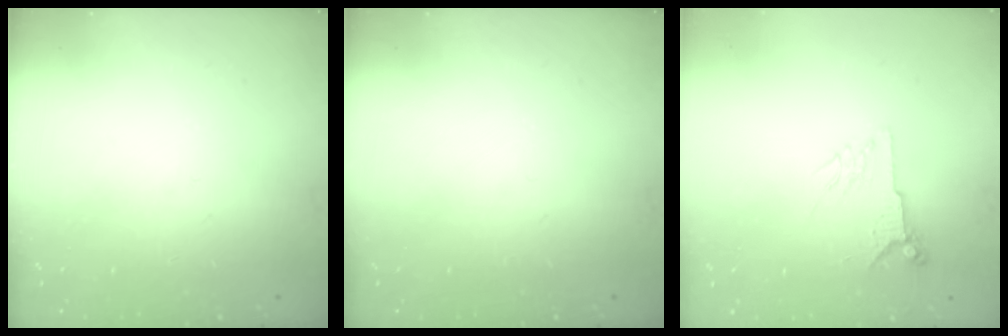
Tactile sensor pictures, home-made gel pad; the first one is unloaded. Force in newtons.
{"total": 0.0}
{"total": 5.1, "press": 5.1, "slide": 0.8}